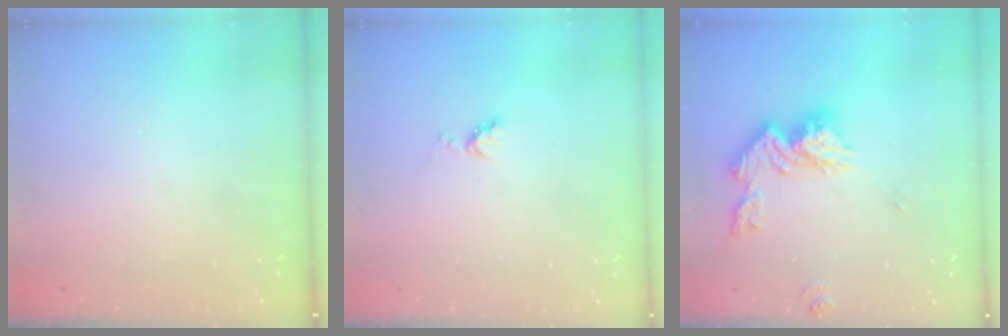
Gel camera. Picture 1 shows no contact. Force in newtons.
{"total": 5.1, "press": 5.1, "slide": 0.5}
{"total": 14.3, "press": 14.2, "slide": 1.5}